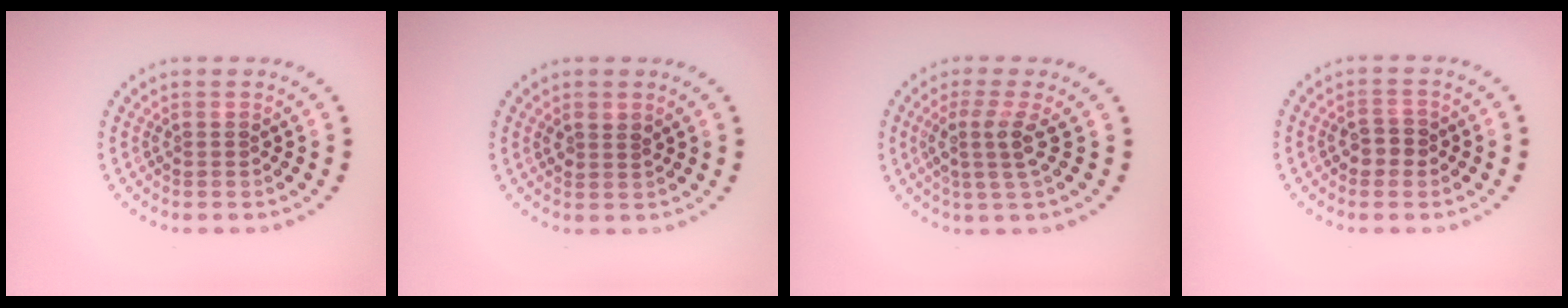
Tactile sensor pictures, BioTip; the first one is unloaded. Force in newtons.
{"total": 1.2, "press": 1.1, "slide": 0.5}
{"total": 2.7, "press": 2.1, "slide": 1.8}
{"total": 1.9, "press": 1.8, "slide": 0.4}